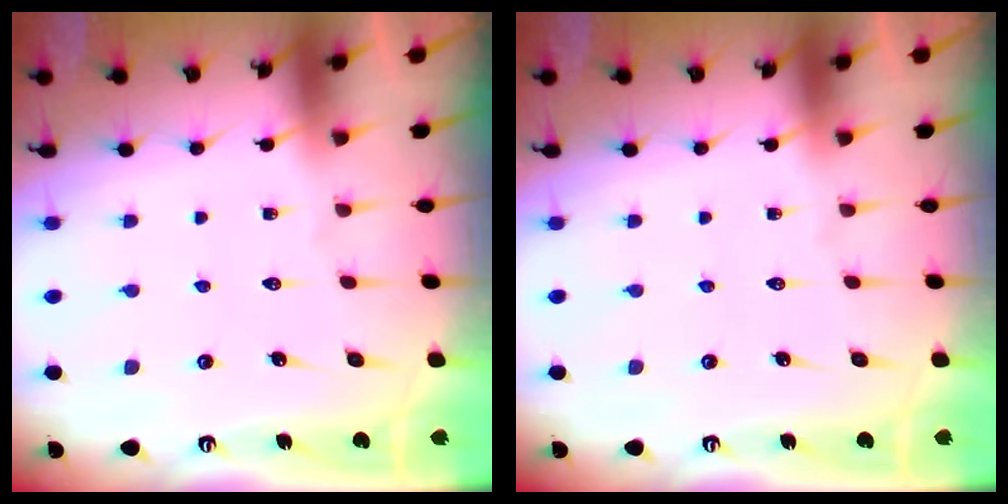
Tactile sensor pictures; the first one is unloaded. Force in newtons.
{"total": 0.0}